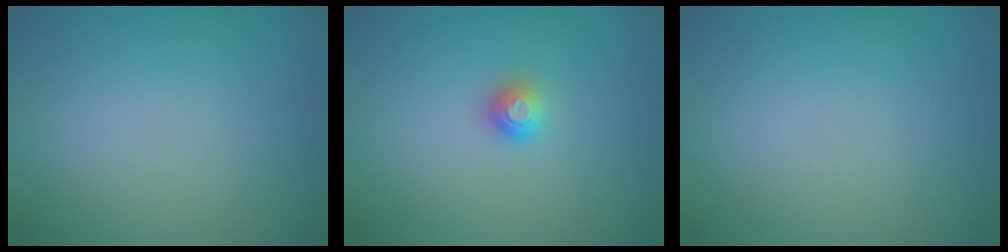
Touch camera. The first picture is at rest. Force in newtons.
{"total": 1.2, "press": 1.1, "slide": 0.3}
{"total": 0.0}